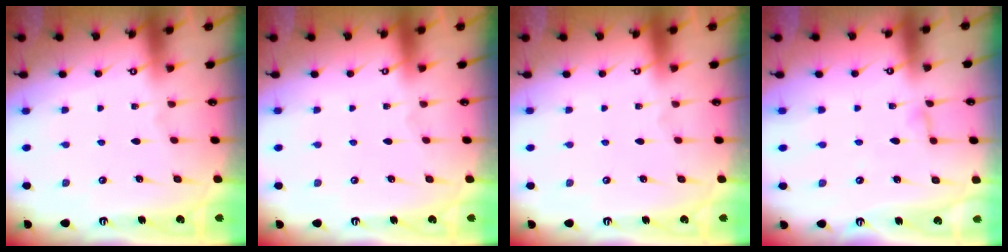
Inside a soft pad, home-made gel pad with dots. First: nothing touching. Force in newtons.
{"total": 0.0}
{"total": 0.0}
{"total": 2.5, "press": 2.5, "slide": 0.2}